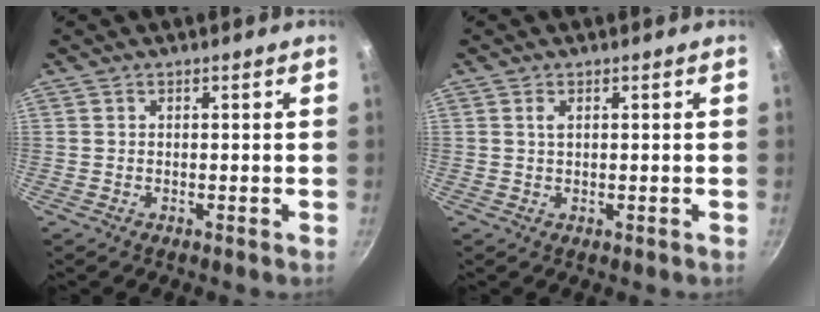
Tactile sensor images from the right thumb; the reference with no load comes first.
{"total": 1.3, "force": [0.4, 0.5, 1.1], "torque": [-0.019, 0.000, 0.008]}